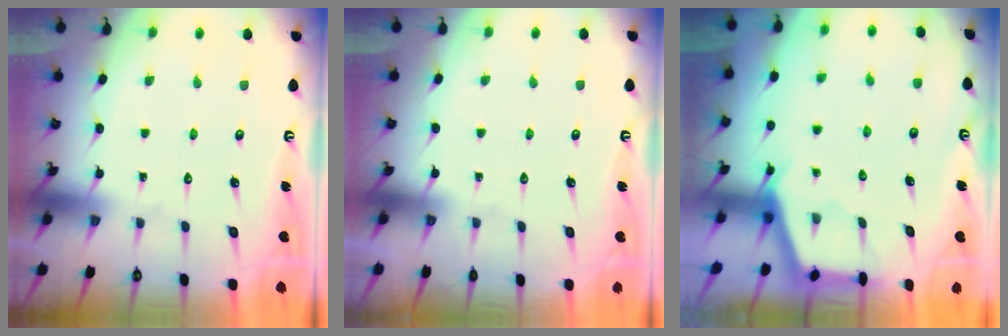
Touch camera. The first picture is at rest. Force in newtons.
{"total": 0.0}
{"total": 2.9, "press": 2.9, "slide": 0.3}